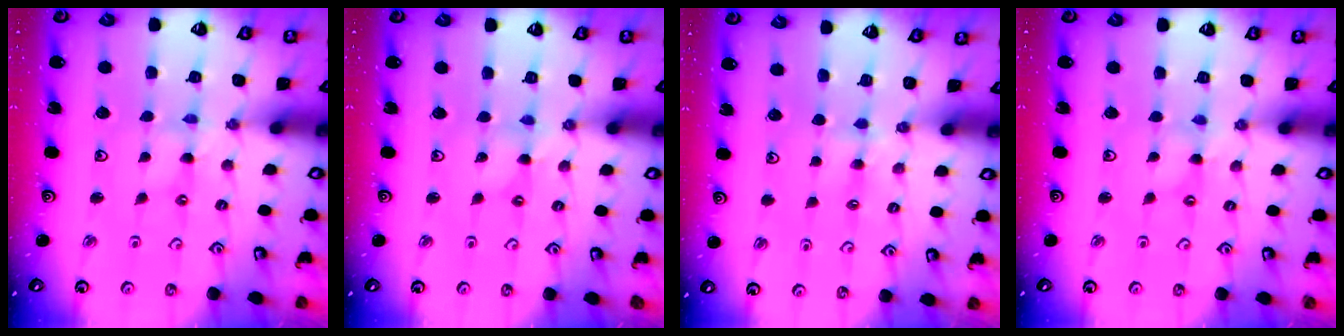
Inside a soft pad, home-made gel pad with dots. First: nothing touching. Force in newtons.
{"total": 1.5, "press": 1.5, "slide": 0.1}
{"total": 3.2, "press": 3.1, "slide": 0.5}
{"total": 0.0}